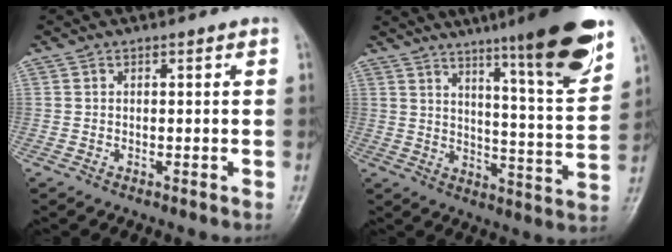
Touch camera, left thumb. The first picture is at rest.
{"total": 18.2, "force": [11.5, 1.8, 13.9], "torque": [-0.180, -0.063, 0.169]}